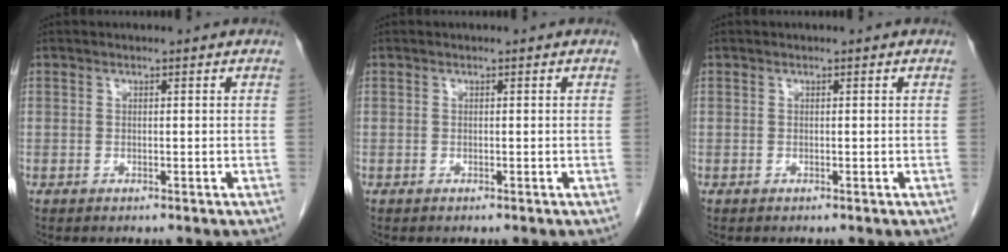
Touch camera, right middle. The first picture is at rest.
{"total": 0.0}
{"total": 0.0}